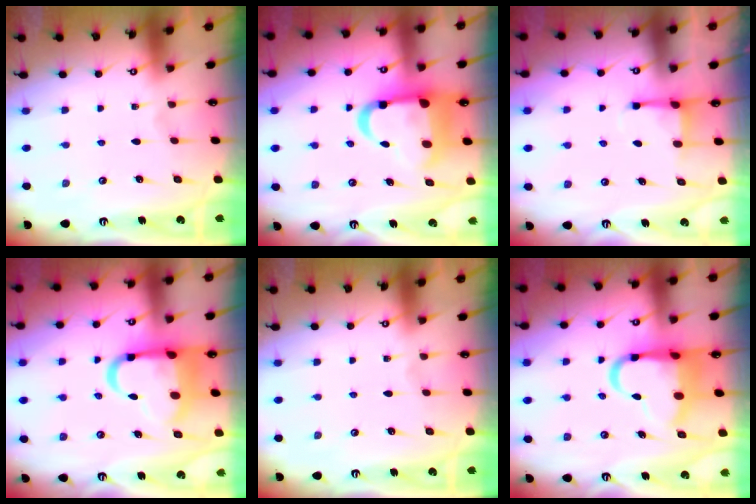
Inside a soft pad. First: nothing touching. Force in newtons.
{"total": 15.1, "press": 14.9, "slide": 2.5}
{"total": 2.2, "press": 2.2, "slide": 0.5}
{"total": 13.7, "press": 13.5, "slide": 2.6}
{"total": 0.0}
{"total": 12.0, "press": 11.7, "slide": 2.7}